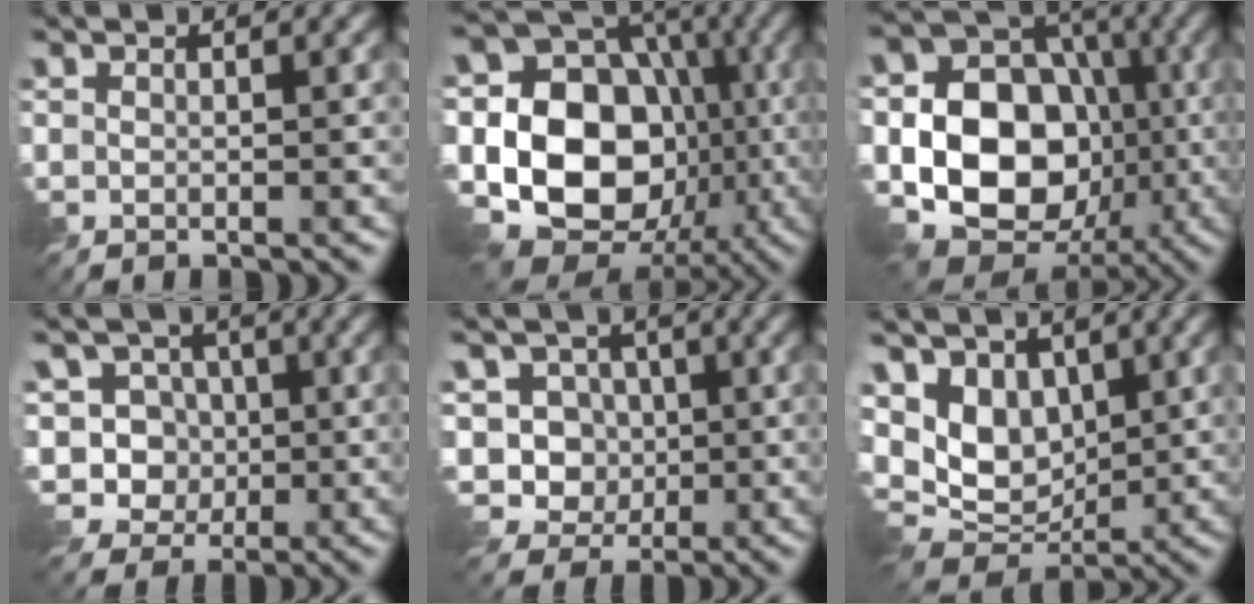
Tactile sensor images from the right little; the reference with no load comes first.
{"total": 18.4, "force": [-3.1, 14.8, 10.5], "torque": [-0.182, 0.013, -0.075]}
{"total": 14.4, "force": [-2.5, 11.4, 8.4], "torque": [-0.131, -0.006, -0.061]}
{"total": 7.1, "force": [0.5, 6.5, 2.9], "torque": [-0.062, 0.018, -0.017]}
{"total": 6.1, "force": [0.1, 5.6, 2.5], "torque": [-0.052, 0.013, -0.022]}
{"total": 7.4, "force": [1.8, 5.4, 4.7], "torque": [-0.110, -0.004, 0.026]}